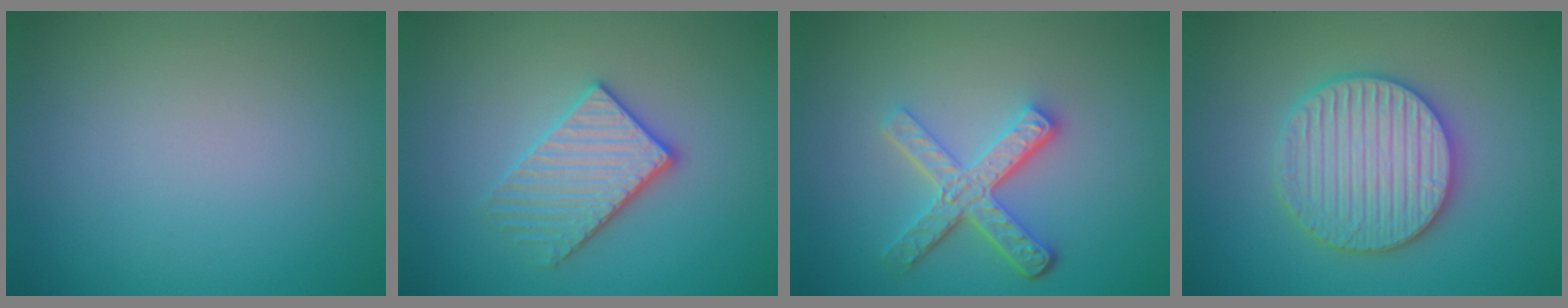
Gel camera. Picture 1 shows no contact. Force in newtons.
{"total": 3.4, "press": 3.1, "slide": 1.2}
{"total": 4.8, "press": 3.6, "slide": 3.2}
{"total": 5.8, "press": 5.7, "slide": 1.1}